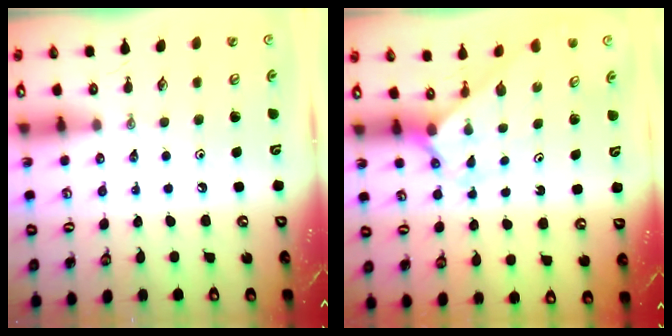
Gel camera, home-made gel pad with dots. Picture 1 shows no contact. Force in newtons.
{"total": 2.1, "press": 2.1, "slide": 0.2}